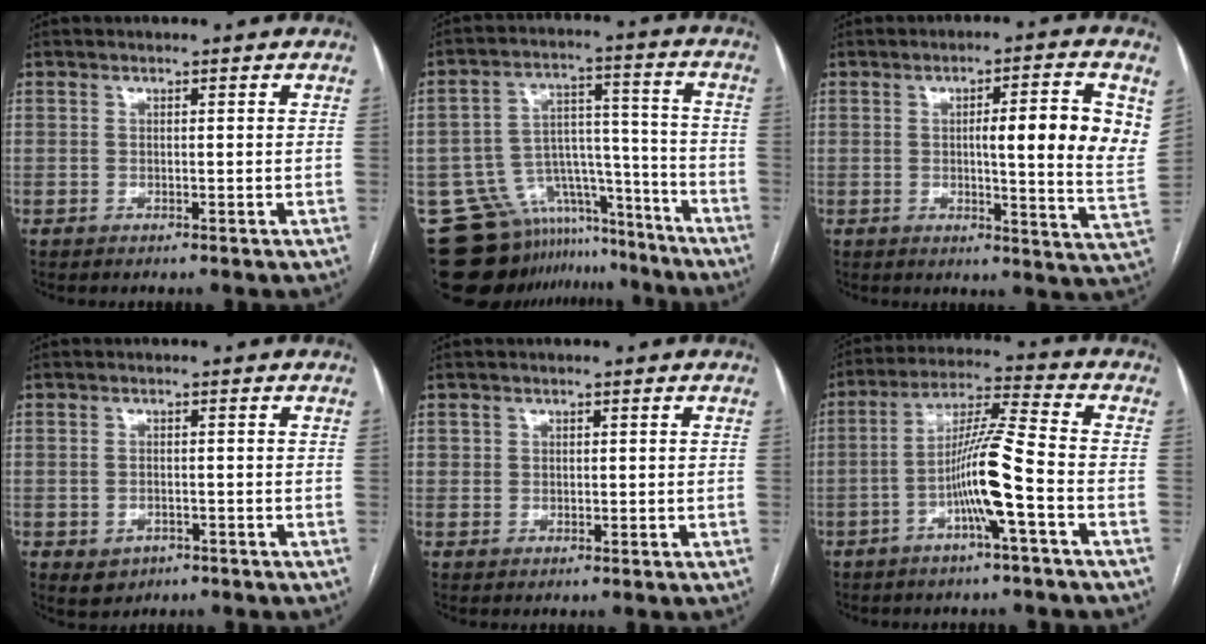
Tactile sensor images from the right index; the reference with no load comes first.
{"total": 17.1, "force": [-14.8, 8.0, 2.8], "torque": [-0.039, 0.072, -0.212]}
{"total": 12.9, "force": [2.9, 0.9, 12.6], "torque": [-0.162, -0.002, 0.033]}
{"total": 2.8, "force": [-1.2, 2.2, 1.3], "torque": [-0.020, 0.001, -0.006]}
{"total": 1.5, "force": [0.6, 1.4, 0.2], "torque": [0.007, -0.001, 0.006]}
{"total": 10.2, "force": [-3.4, -0.6, 9.6], "torque": [-0.185, 0.011, -0.065]}